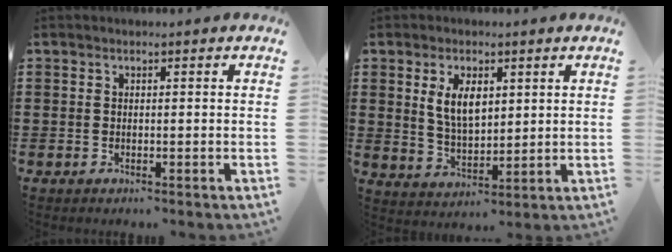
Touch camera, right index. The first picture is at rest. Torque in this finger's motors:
{"motor_torque": [0.17, 0.23, 0.15, 0.04]}